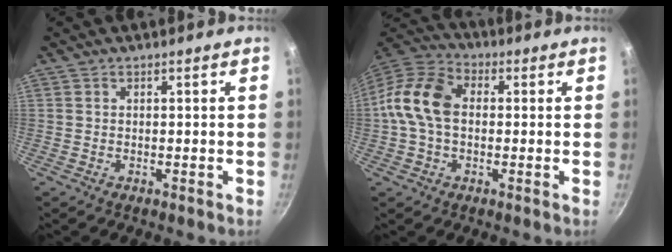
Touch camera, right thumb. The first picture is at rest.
{"total": 12.5, "force": [0.3, 8.6, 9.0], "torque": [-0.155, 0.031, -0.014]}